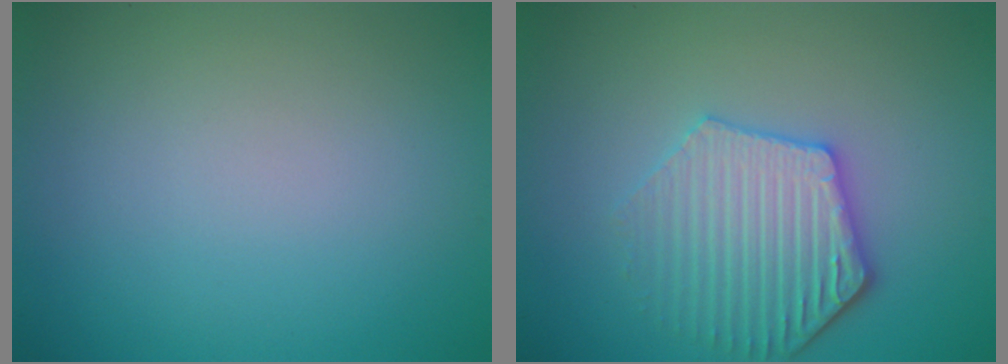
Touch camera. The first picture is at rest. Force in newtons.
{"total": 4.5, "press": 4.0, "slide": 2.0}